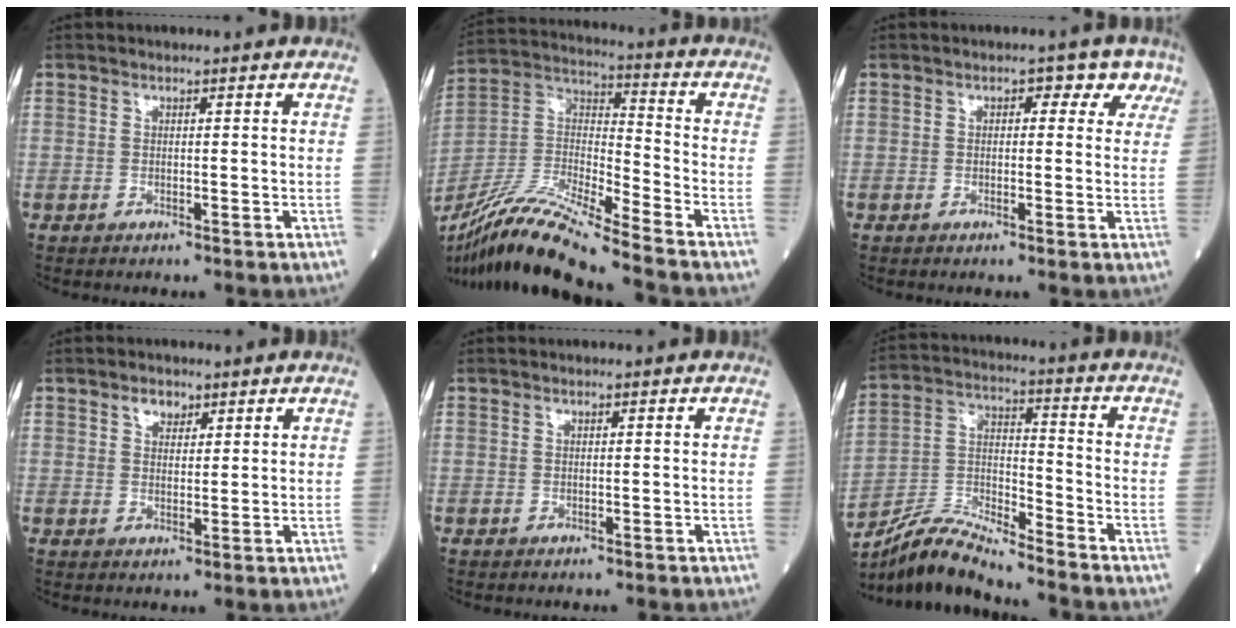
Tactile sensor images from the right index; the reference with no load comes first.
{"total": 18.8, "force": [-15.8, 0.2, 10.1], "torque": [-0.222, -0.019, -0.301]}
{"total": 3.8, "force": [1.7, 2.4, 2.4], "torque": [-0.011, 0.020, 0.011]}
{"total": 2.4, "force": [1.6, 1.5, 1.2], "torque": [-0.020, 0.003, 0.027]}
{"total": 0.0}
{"total": 10.4, "force": [-9.9, 0.1, 3.1], "torque": [-0.065, 0.009, -0.186]}